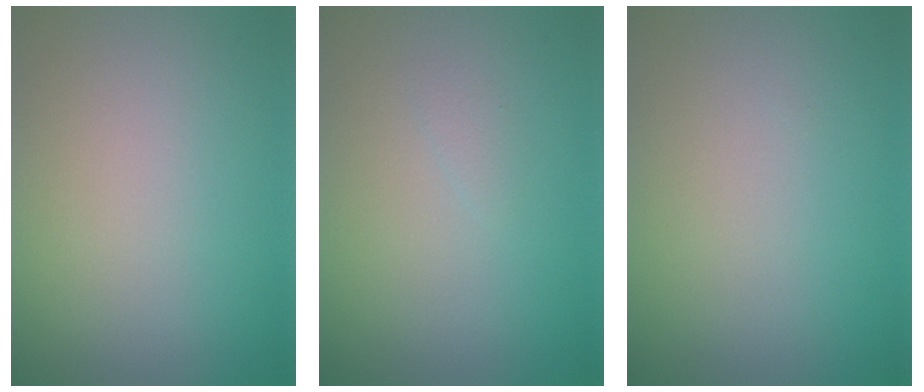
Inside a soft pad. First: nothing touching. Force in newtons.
{"total": 0.5, "press": 0.5, "slide": 0.0}
{"total": 0.0}